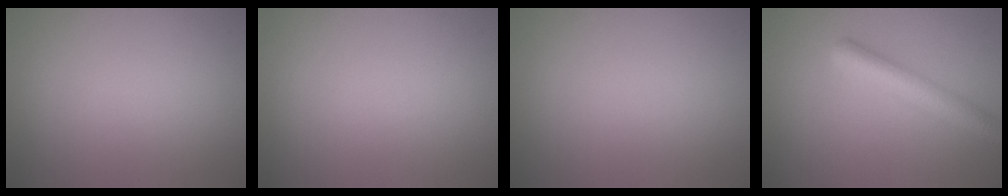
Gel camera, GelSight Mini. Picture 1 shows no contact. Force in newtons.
{"total": 0.0}
{"total": 0.0}
{"total": 4.5, "press": 4.5, "slide": 0.2}